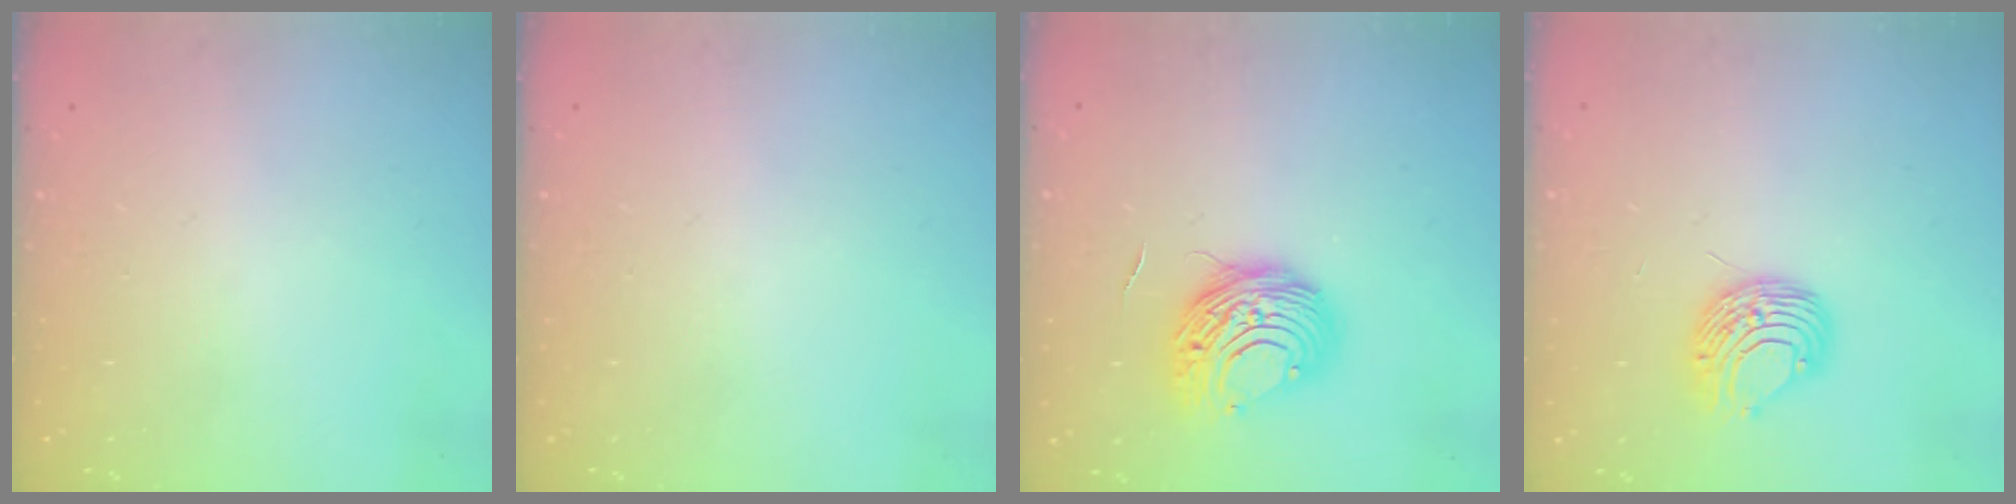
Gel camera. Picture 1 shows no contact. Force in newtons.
{"total": 0.0}
{"total": 10.0, "press": 10.0, "slide": 0.8}
{"total": 8.9, "press": 8.9, "slide": 0.7}